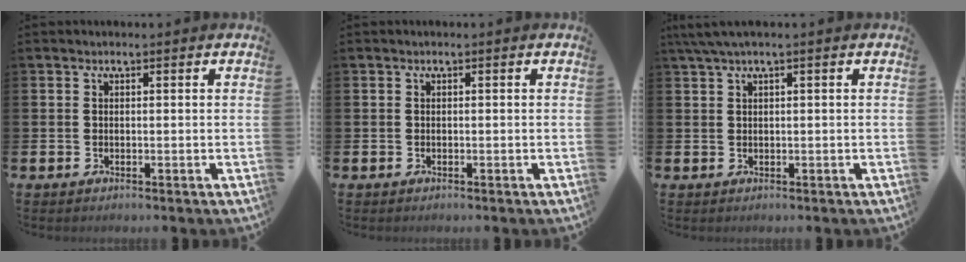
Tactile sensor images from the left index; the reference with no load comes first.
{"total": 0.0}
{"total": 2.1, "force": [1.2, 0.0, 1.7], "torque": [-0.041, 0.004, 0.023]}